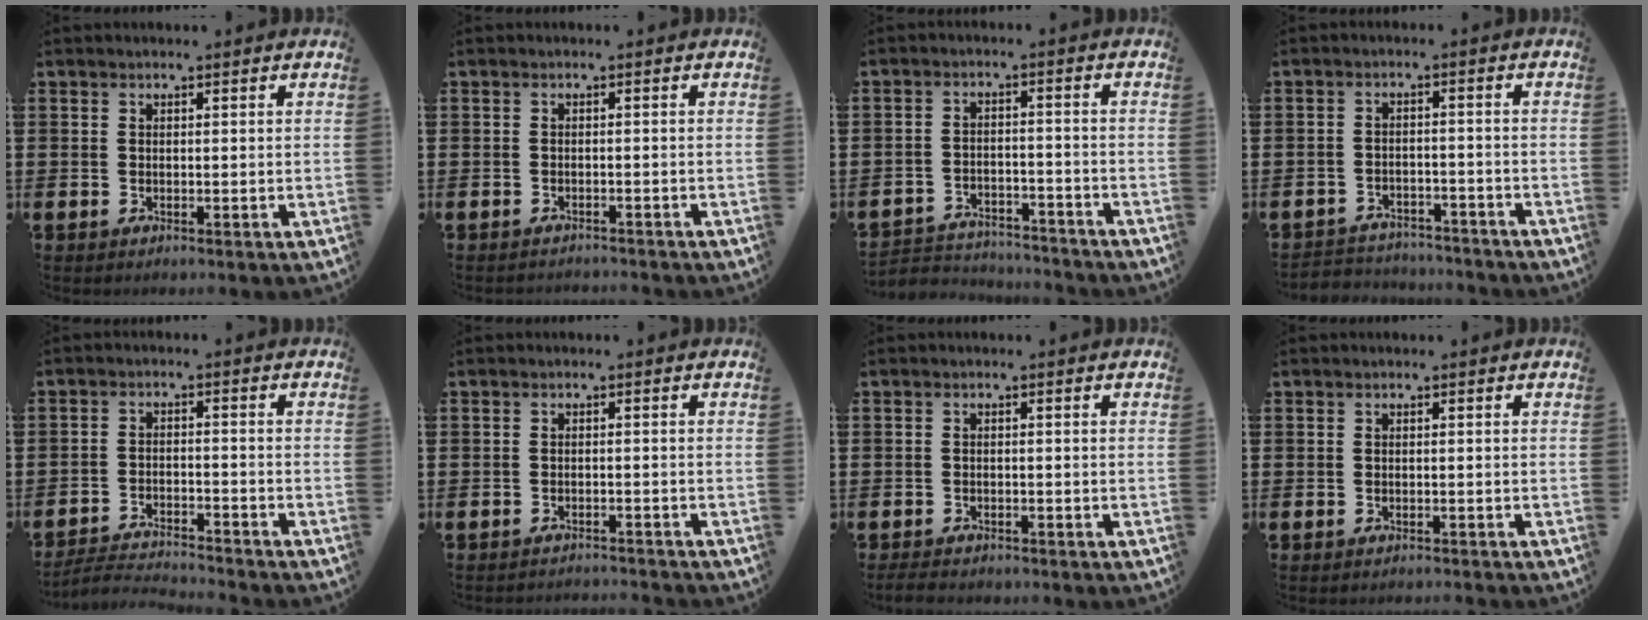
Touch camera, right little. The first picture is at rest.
{"total": 0.9, "force": [-0.9, -0.1, -0.1], "torque": [-0.001, 0.001, -0.019]}
{"total": 3.3, "force": [-3.3, 0.6, 0.0], "torque": [-0.007, 0.006, -0.071]}
{"total": 2.7, "force": [-2.7, 0.5, -0.3], "torque": [-0.004, 0.001, -0.059]}
{"total": 3.1, "force": [-3.1, 0.0, 0.2], "torque": [-0.007, 0.002, -0.066]}
{"total": 1.3, "force": [-1.3, -0.1, -0.1], "torque": [-0.001, 0.003, -0.028]}
{"total": 1.3, "force": [-1.2, 0.3, 0.4], "torque": [-0.010, 0.003, -0.026]}
{"total": 0.5, "force": [-0.5, -0.1, 0.0], "torque": [0.009, -0.005, -0.012]}